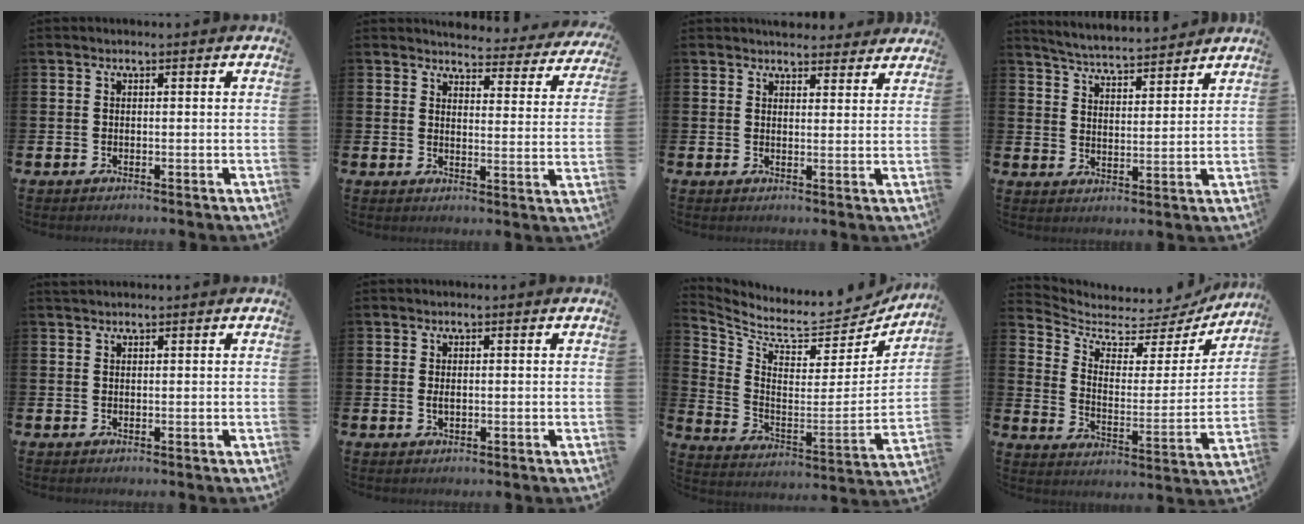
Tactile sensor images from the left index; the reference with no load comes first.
{"total": 4.1, "force": [4.0, 0.7, 0.3], "torque": [-0.008, -0.038, 0.063]}
{"total": 4.1, "force": [4.0, 1.0, -0.1], "torque": [0.009, -0.023, 0.073]}
{"total": 5.0, "force": [5.0, 0.2, 0.4], "torque": [-0.023, -0.036, 0.087]}
{"total": 1.0, "force": [1.0, 0.1, 0.1], "torque": [0.009, -0.002, 0.016]}
{"total": 0.8, "force": [0.1, 0.4, 0.7], "torque": [-0.014, 0.004, -0.001]}
{"total": 6.9, "force": [6.1, 2.4, 2.2], "torque": [-0.059, -0.068, 0.096]}
{"total": 5.0, "force": [4.4, 2.0, 1.1], "torque": [-0.040, -0.047, 0.064]}